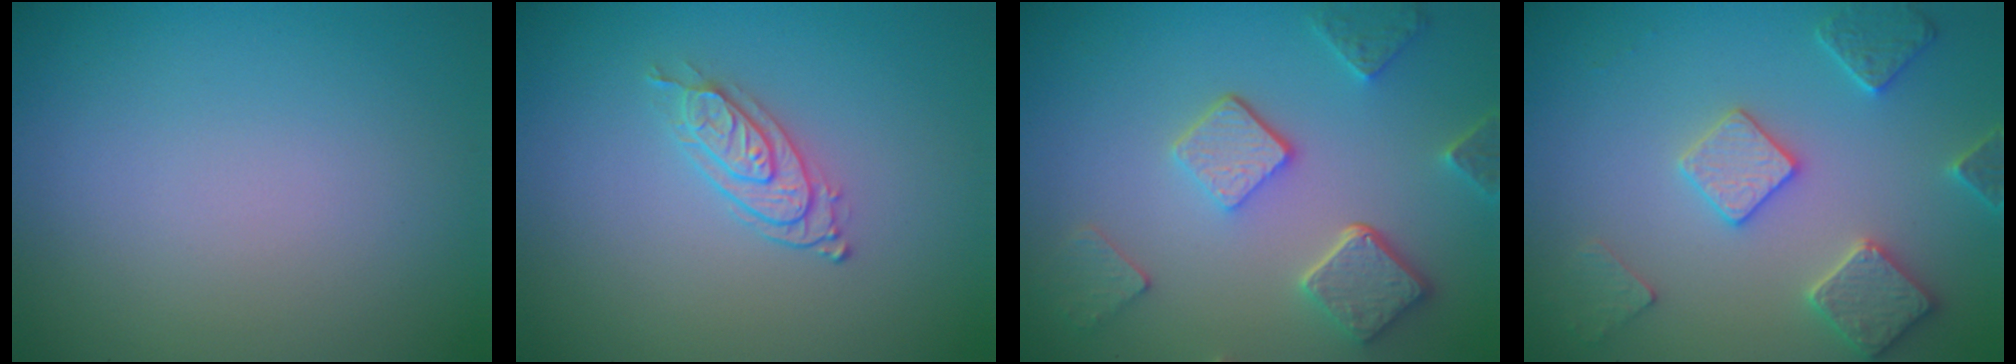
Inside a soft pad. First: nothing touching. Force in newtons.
{"total": 2.5, "press": 2.1, "slide": 1.4}
{"total": 4.9, "press": 3.8, "slide": 3.0}
{"total": 3.7, "press": 3.6, "slide": 0.8}